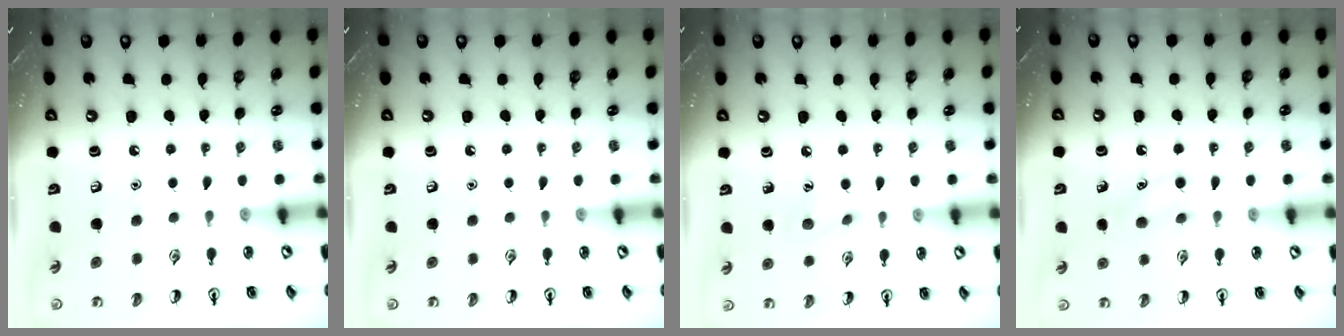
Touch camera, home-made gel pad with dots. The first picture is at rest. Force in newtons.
{"total": 0.0}
{"total": 7.5, "press": 7.3, "slide": 1.9}
{"total": 8.3, "press": 8.1, "slide": 1.5}